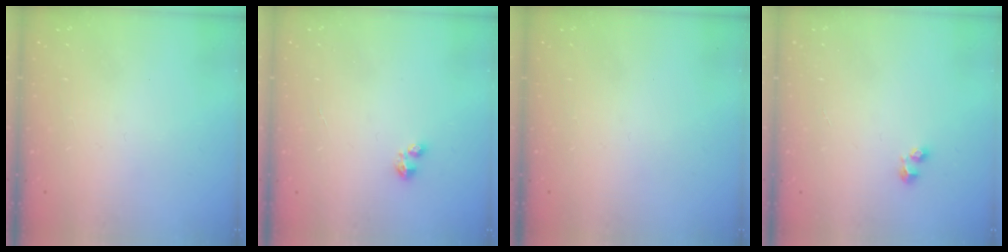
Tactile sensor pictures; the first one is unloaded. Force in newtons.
{"total": 2.4, "press": 2.4, "slide": 0.3}
{"total": 0.0}
{"total": 1.7, "press": 1.6, "slide": 0.6}